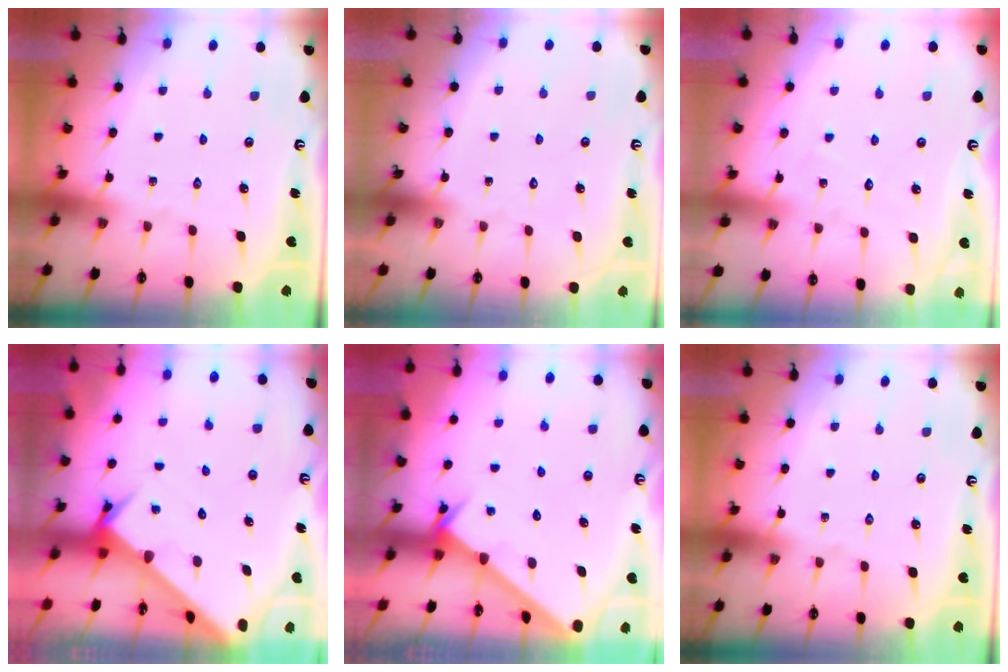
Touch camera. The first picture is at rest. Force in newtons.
{"total": 1.6, "press": 1.6, "slide": 0.1}
{"total": 4.0, "press": 4.0, "slide": 0.4}
{"total": 3.0, "press": 3.0, "slide": 0.3}
{"total": 1.8, "press": 1.8, "slide": 0.2}
{"total": 0.0}